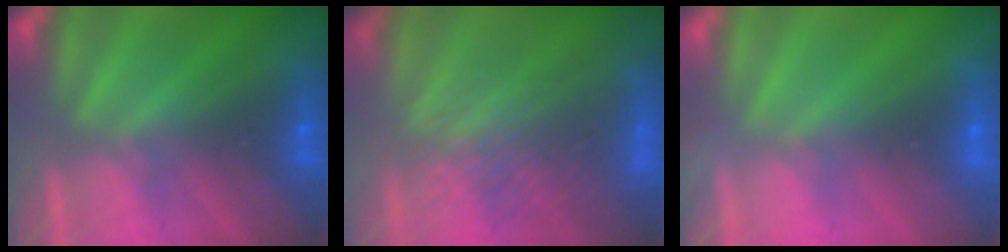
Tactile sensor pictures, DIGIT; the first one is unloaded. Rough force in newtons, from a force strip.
{"total": 3.8}
{"total": 2.8}